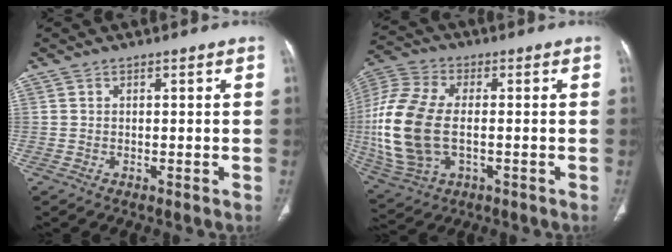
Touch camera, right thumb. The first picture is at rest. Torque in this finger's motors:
{"motor_torque": [-0.18, 1.25, 2.07, -0.69, 0.49]}